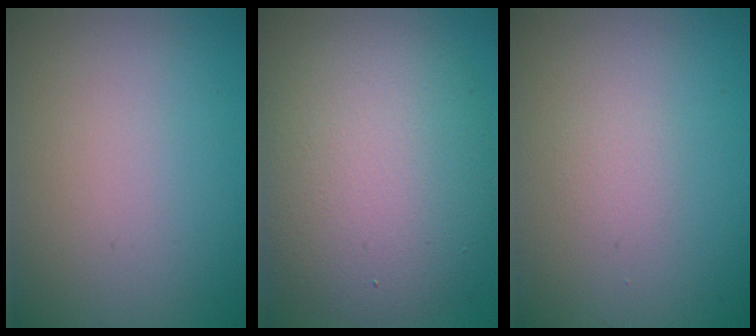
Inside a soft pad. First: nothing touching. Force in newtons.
{"total": 9.5, "press": 9.5, "slide": 0.4}
{"total": 0.8, "press": 0.8, "slide": 0.1}